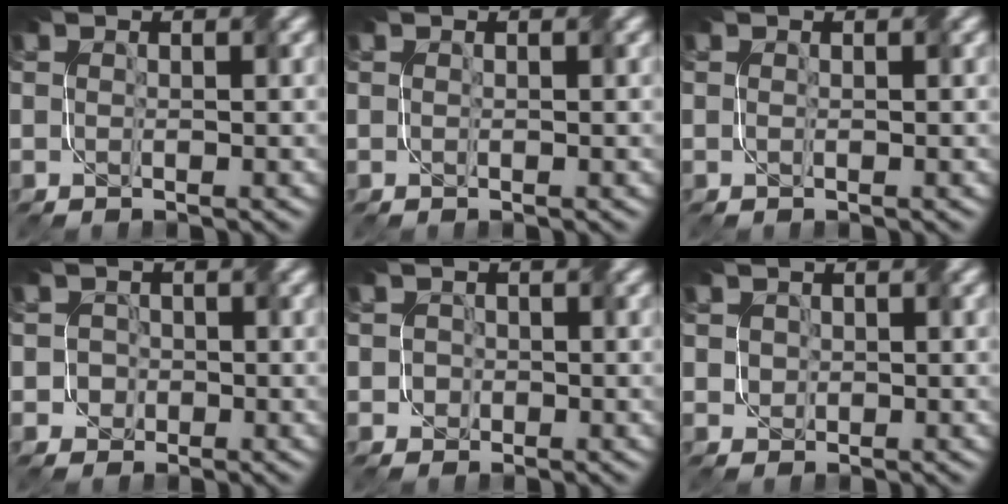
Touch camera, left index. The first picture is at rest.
{"total": 0.0}
{"total": 0.0}
{"total": 1.6, "force": [-0.7, 1.4, 0.2], "torque": [0.011, 0.014, -0.019]}
{"total": 1.0, "force": [-0.4, 0.9, 0.2], "torque": [0.009, 0.008, -0.010]}
{"total": 1.4, "force": [0.4, 1.2, 0.6], "torque": [-0.017, 0.010, 0.016]}